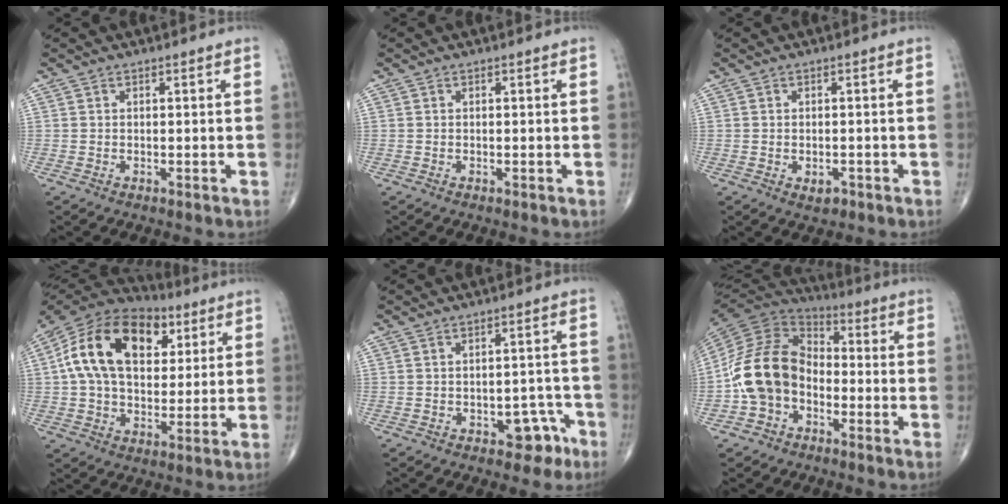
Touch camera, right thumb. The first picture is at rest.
{"total": 0.0}
{"total": 2.3, "force": [-1.0, 1.5, 1.5], "torque": [-0.017, 0.004, -0.008]}
{"total": 21.2, "force": [6.0, 13.4, 15.3], "torque": [-0.257, 0.010, 0.092]}
{"total": 5.3, "force": [-2.9, 3.2, 3.1], "torque": [-0.013, 0.031, -0.032]}
{"total": 15.5, "force": [-3.8, 11.4, 9.8], "torque": [-0.173, 0.051, -0.086]}